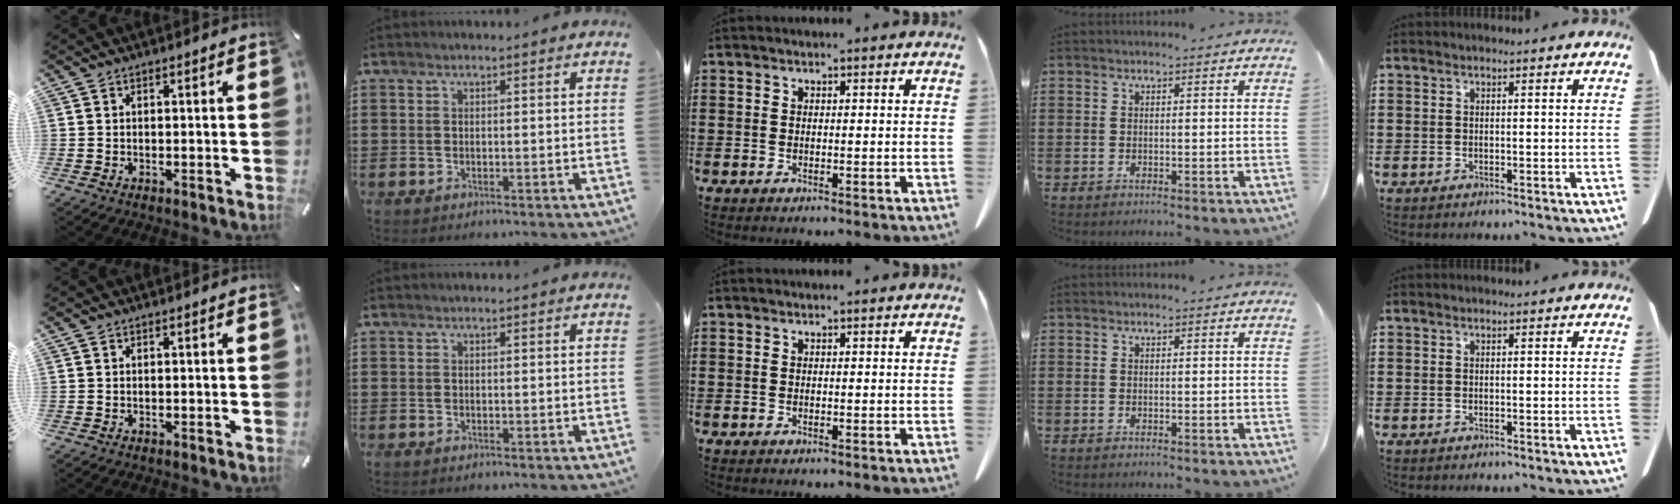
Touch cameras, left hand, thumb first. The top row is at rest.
{}